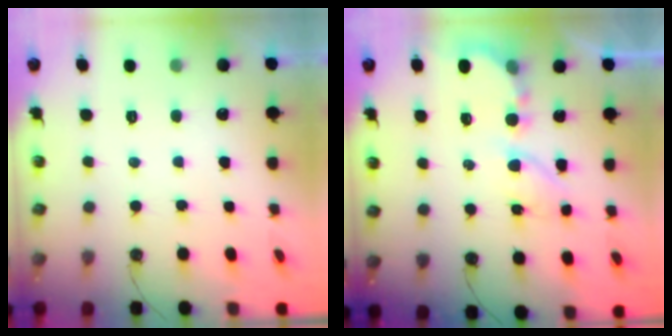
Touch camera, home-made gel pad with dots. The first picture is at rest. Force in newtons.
{"total": 6.2, "press": 6.2, "slide": 0.6}